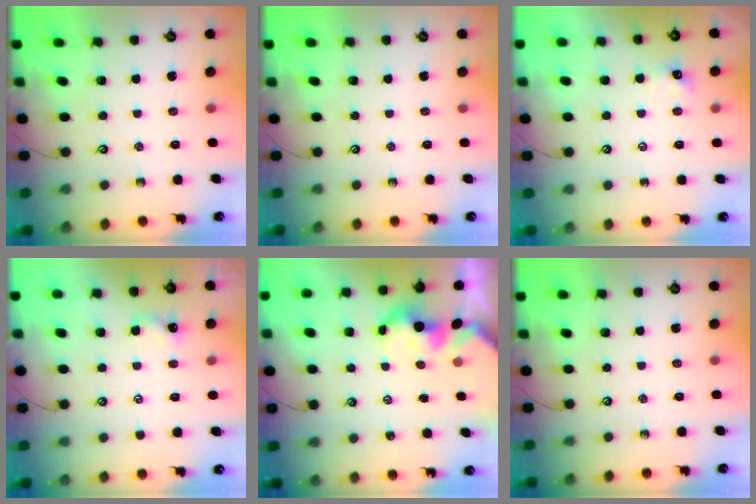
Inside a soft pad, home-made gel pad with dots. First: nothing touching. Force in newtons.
{"total": 0.0}
{"total": 1.7, "press": 1.7, "slide": 0.4}
{"total": 1.2, "press": 1.1, "slide": 0.3}
{"total": 1.6, "press": 1.6, "slide": 0.2}
{"total": 0.0}